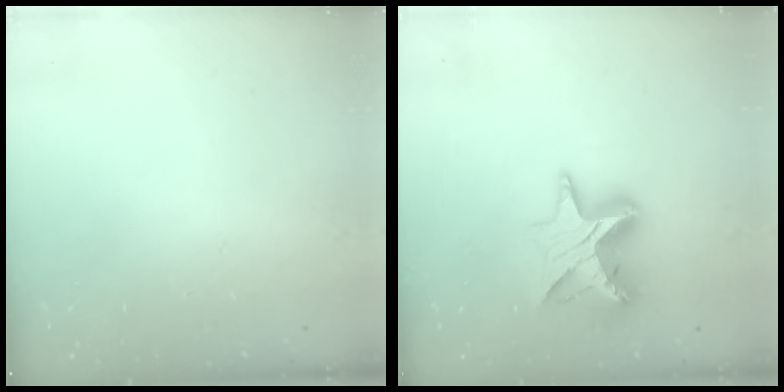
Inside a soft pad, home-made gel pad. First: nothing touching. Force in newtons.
{"total": 10.8, "press": 10.7, "slide": 0.9}